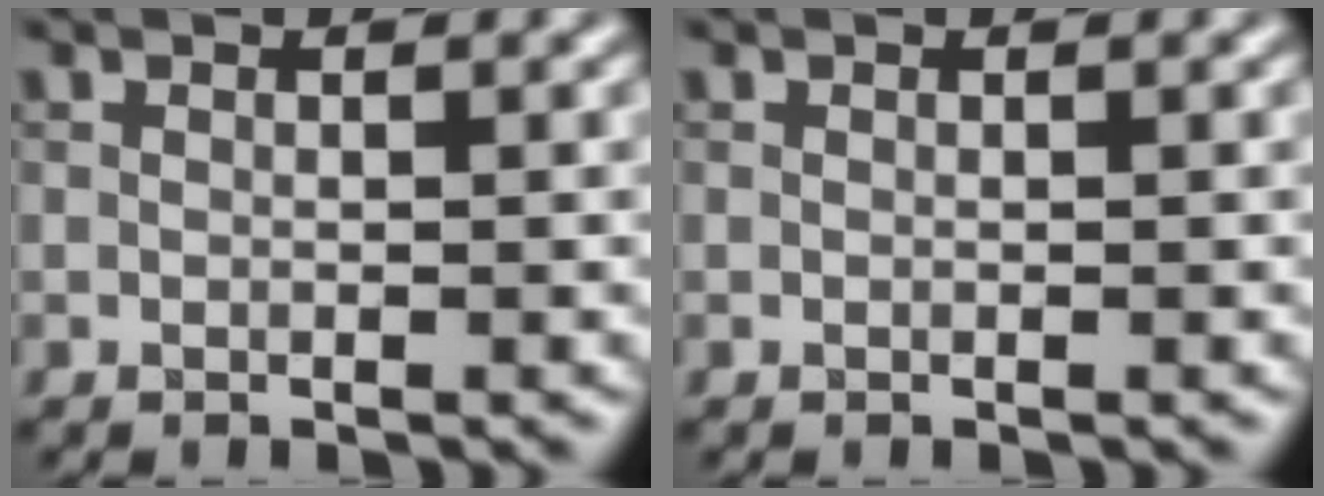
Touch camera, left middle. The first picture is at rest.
{"total": 0.0}